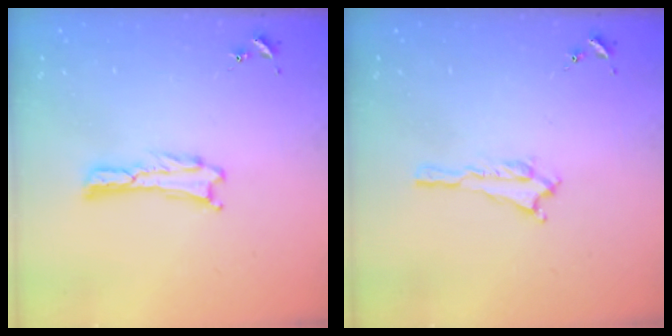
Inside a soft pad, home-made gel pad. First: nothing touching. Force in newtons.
{"total": 1.4, "press": 1.4, "slide": 0.2}